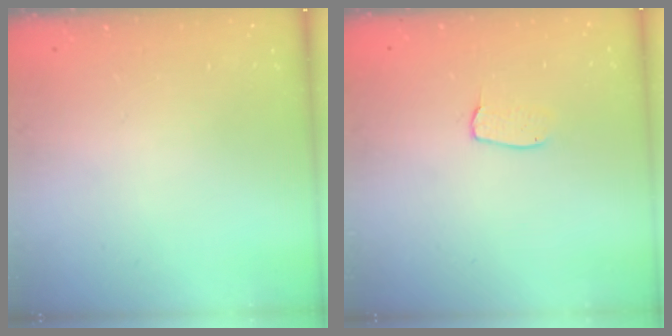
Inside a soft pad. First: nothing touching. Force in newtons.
{"total": 4.0, "press": 4.0, "slide": 0.2}